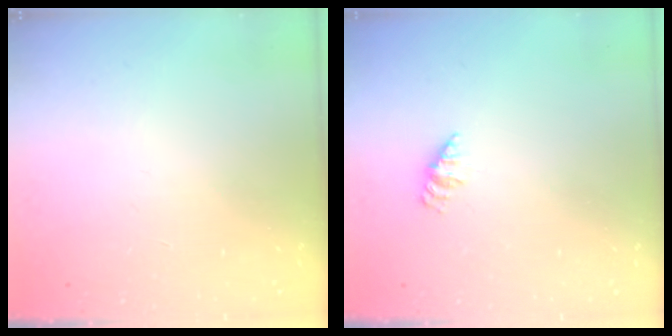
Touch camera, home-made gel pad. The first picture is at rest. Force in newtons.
{"total": 1.6, "press": 1.6, "slide": 0.2}